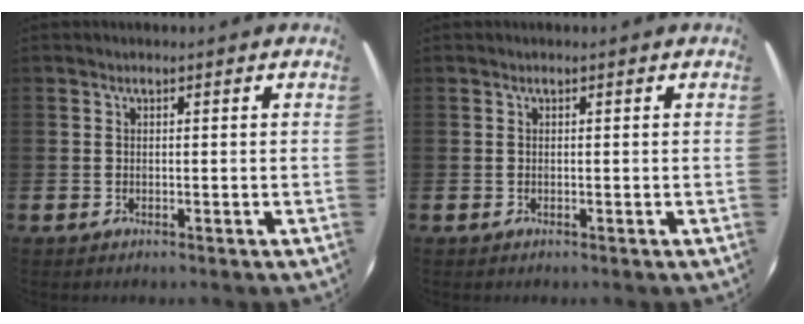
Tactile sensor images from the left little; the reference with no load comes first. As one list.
[{"total": 0.0}]